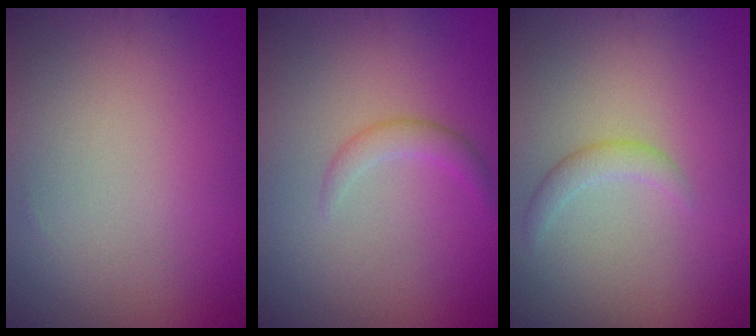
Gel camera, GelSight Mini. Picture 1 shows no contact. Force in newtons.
{"total": 1.6, "press": 1.6, "slide": 0.1}
{"total": 1.6, "press": 1.6, "slide": 0.1}